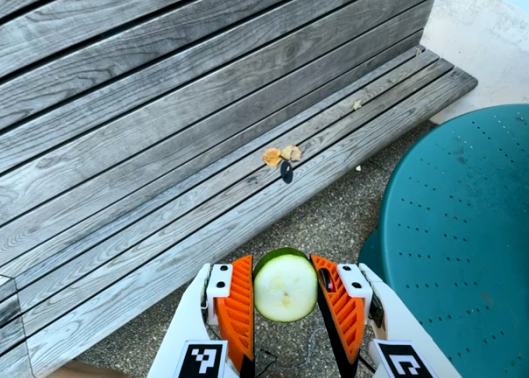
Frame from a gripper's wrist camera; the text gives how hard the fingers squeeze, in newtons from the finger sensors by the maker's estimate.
{"total": 9.1, "left": 9.3, "right": 8.9}